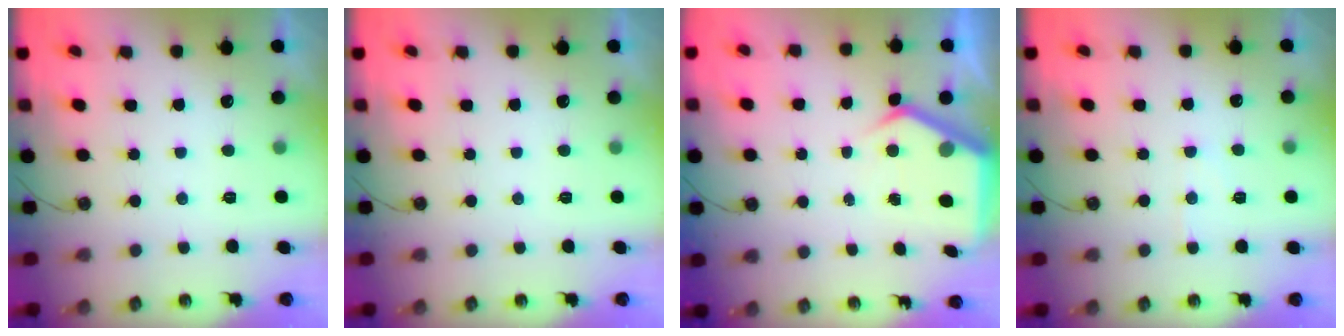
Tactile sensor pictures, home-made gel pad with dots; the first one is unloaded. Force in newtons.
{"total": 0.0}
{"total": 6.7, "press": 6.7, "slide": 0.6}
{"total": 4.8, "press": 4.7, "slide": 0.5}